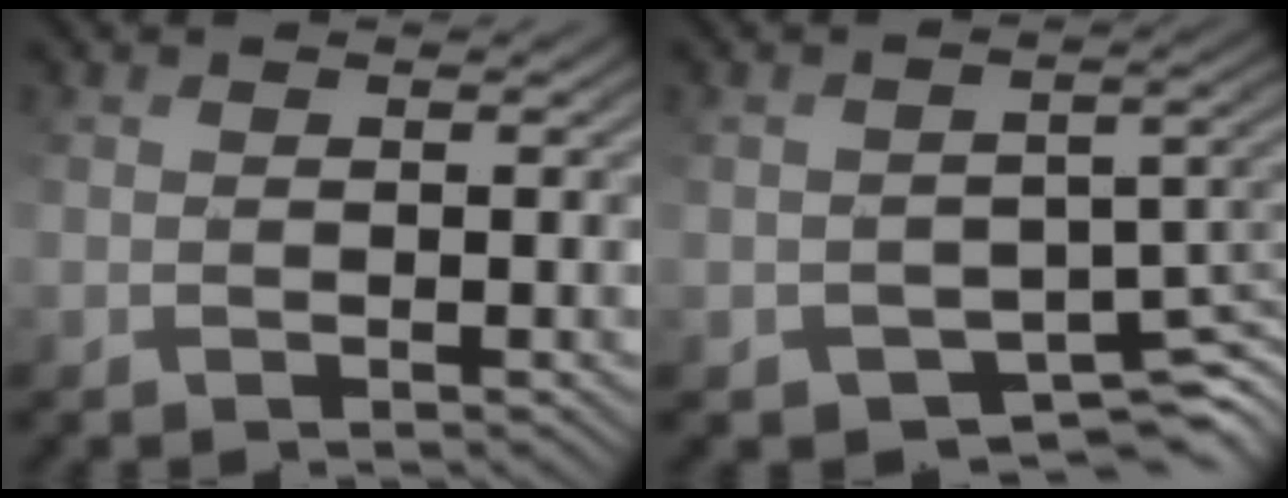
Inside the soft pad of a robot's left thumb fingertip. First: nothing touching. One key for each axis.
{"total": 6.8, "fx": -3.9, "fy": 4.3, "fz": 3.5, "tx": -0.052, "ty": -0.031, "tz": -0.053}